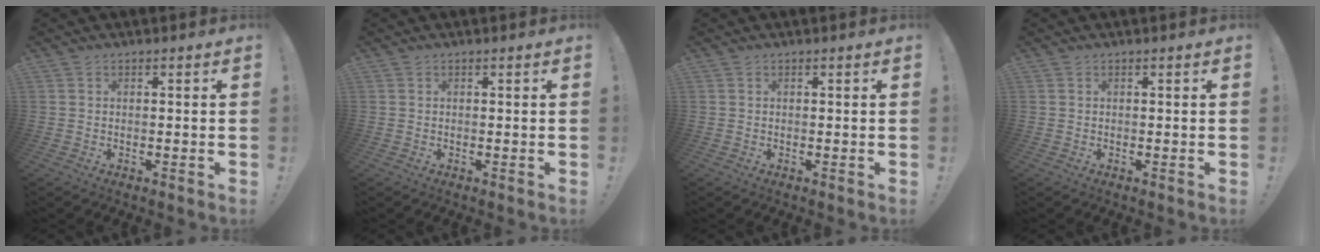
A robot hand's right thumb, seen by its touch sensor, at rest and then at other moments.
{"total": 0.0}
{"total": 0.0}
{"total": 0.0}